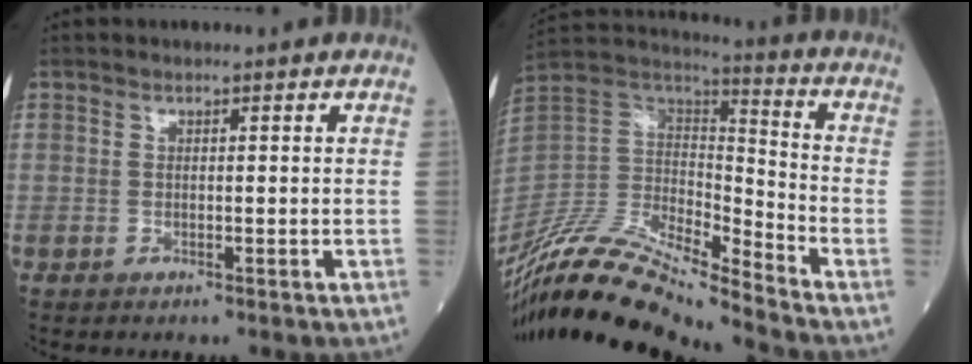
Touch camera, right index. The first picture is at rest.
{"total": 20.2, "force": [-18.0, 0.9, 9.1], "torque": [-0.193, 0.014, -0.342]}